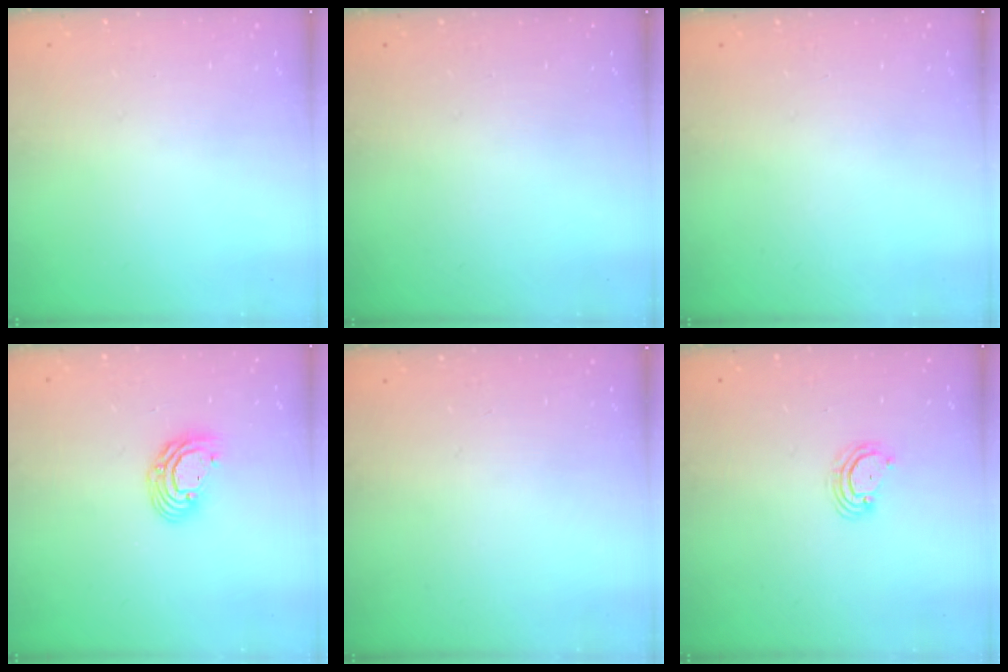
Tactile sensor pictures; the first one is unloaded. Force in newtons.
{"total": 0.0}
{"total": 0.0}
{"total": 8.7, "press": 8.6, "slide": 1.3}
{"total": 0.0}
{"total": 5.5, "press": 5.5, "slide": 0.6}